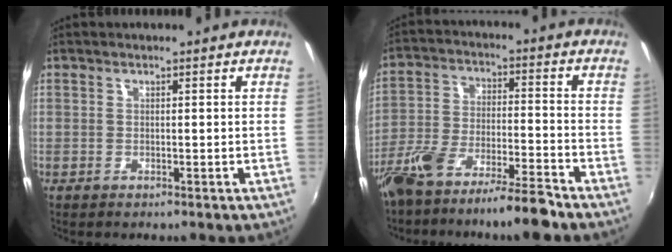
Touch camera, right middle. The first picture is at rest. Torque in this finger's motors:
{"motor_torque": [1.10, -1.04, 0.50, 0.12]}